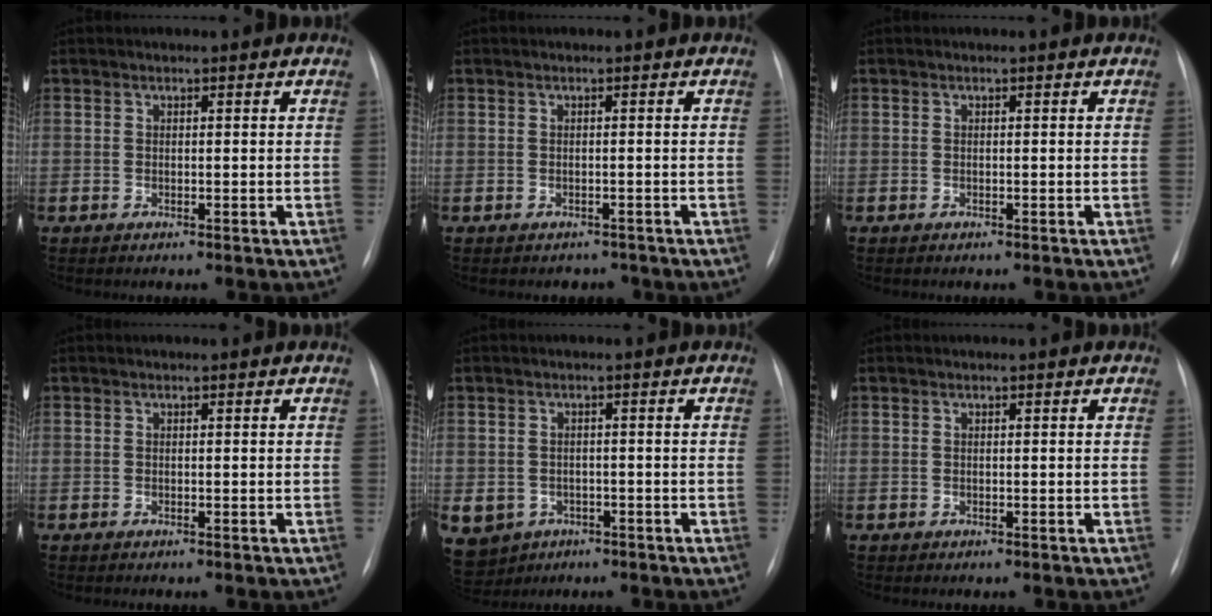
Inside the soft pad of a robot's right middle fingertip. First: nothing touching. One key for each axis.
{"total": 2.1, "fx": -1.8, "fy": 1.1, "fz": -0.2, "tx": 0.002, "ty": 0.005, "tz": -0.025}
{"total": 0.0}
{"total": 0.0}
{"total": 9.7, "fx": -4.8, "fy": 8.0, "fz": 2.9, "tx": -0.084, "ty": 0.004, "tz": -0.062}
{"total": 0.0}